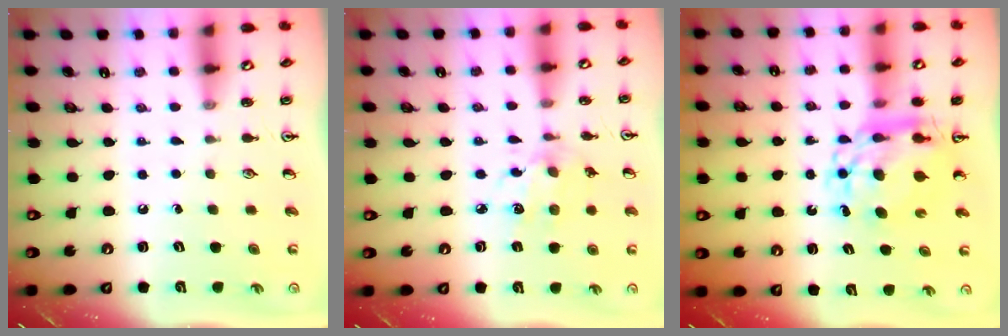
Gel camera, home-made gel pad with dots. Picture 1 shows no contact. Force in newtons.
{"total": 7.9, "press": 7.9, "slide": 0.5}
{"total": 11.5, "press": 11.4, "slide": 0.9}